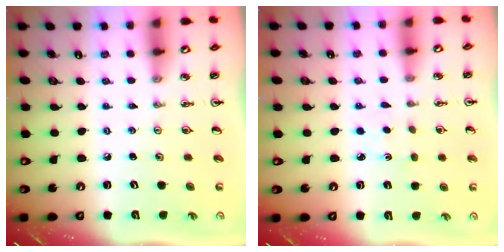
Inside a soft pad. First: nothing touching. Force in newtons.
{"total": 1.3, "press": 1.3, "slide": 0.3}